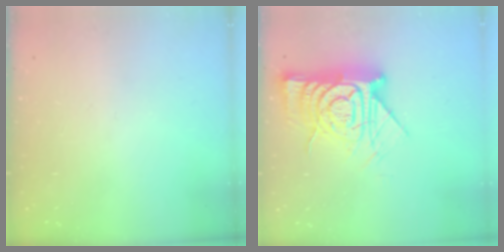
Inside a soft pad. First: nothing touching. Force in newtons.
{"total": 17.2, "press": 17.1, "slide": 1.5}